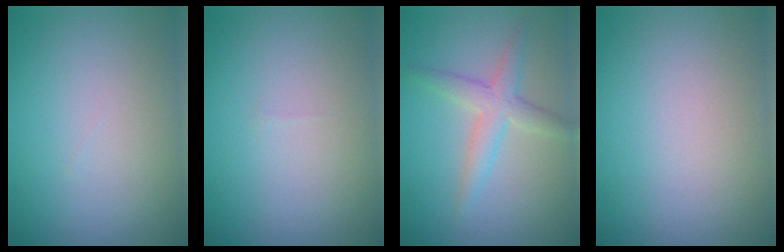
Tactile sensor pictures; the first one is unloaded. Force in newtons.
{"total": 0.0}
{"total": 2.9, "press": 2.9, "slide": 0.1}
{"total": 0.0}